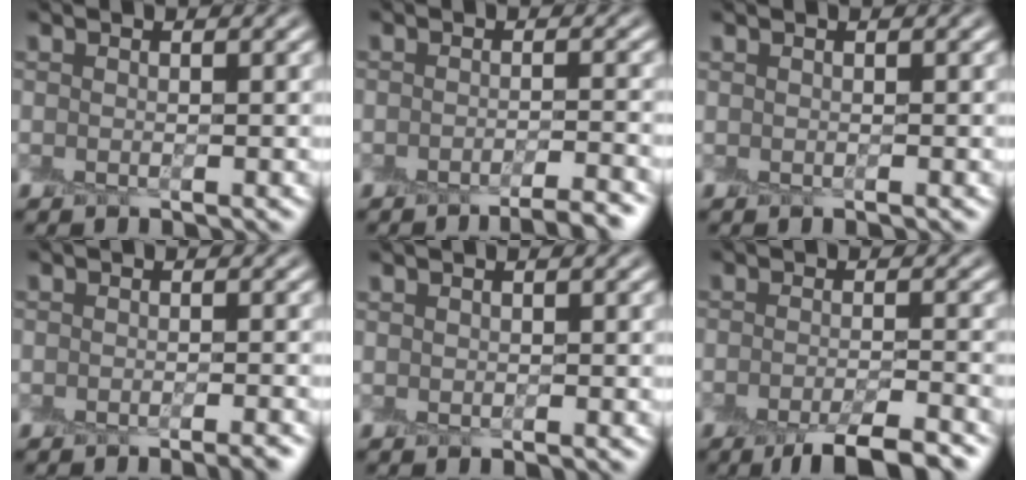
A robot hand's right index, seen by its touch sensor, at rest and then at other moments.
{"total": 3.8, "force": [-3.5, 0.6, 1.5], "torque": [-0.018, -0.002, -0.045]}
{"total": 0.0}
{"total": 2.0, "force": [-1.8, 0.7, 0.5], "torque": [0.005, 0.002, -0.027]}
{"total": 0.0}
{"total": 5.2, "force": [-3.7, 1.1, 3.5], "torque": [-0.048, -0.004, -0.058]}